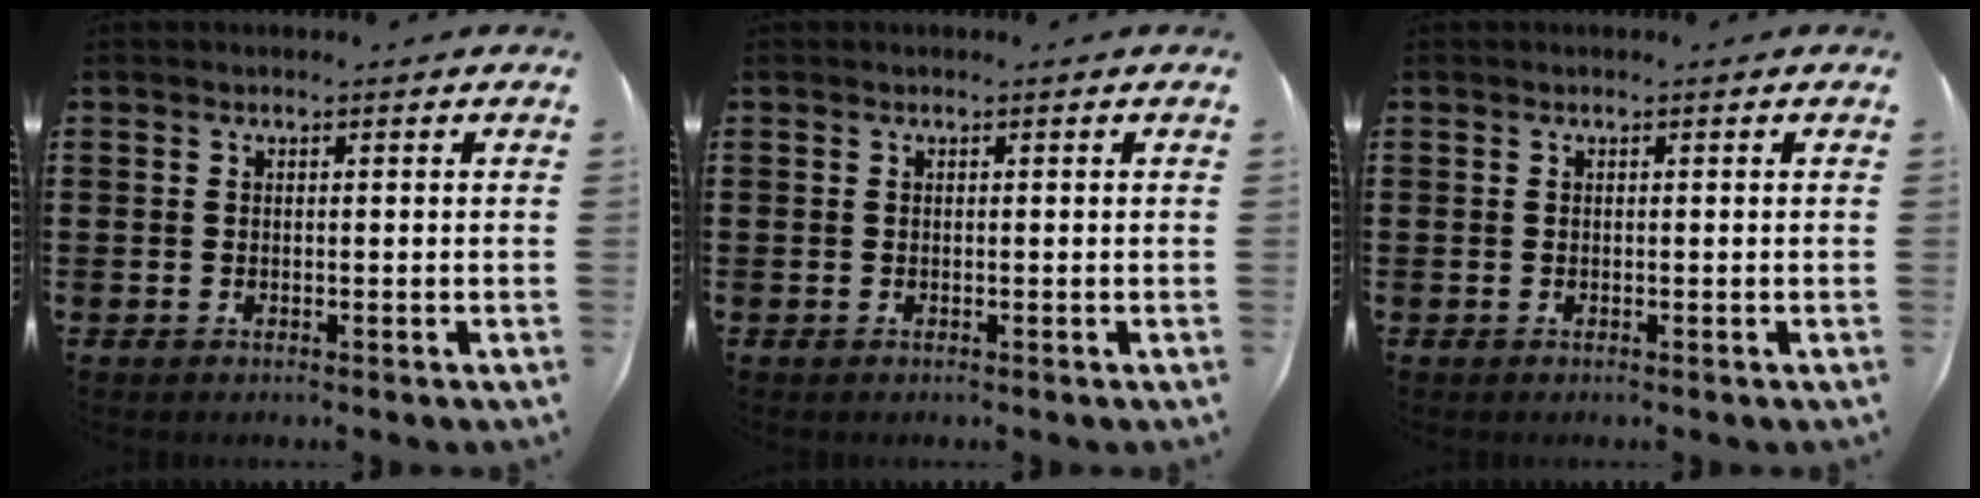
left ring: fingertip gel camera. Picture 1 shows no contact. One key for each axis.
{"total": 0.0}
{"total": 0.0}